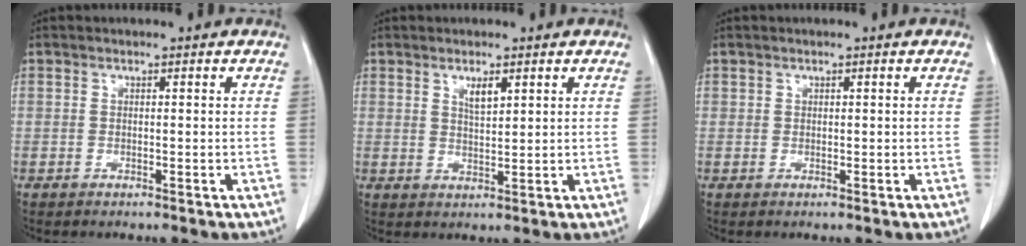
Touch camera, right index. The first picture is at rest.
{"total": 2.5, "force": [1.5, 0.6, 1.9], "torque": [-0.036, -0.003, 0.029]}
{"total": 0.6, "force": [0.3, 0.5, 0.1], "torque": [0.007, 0.000, 0.003]}